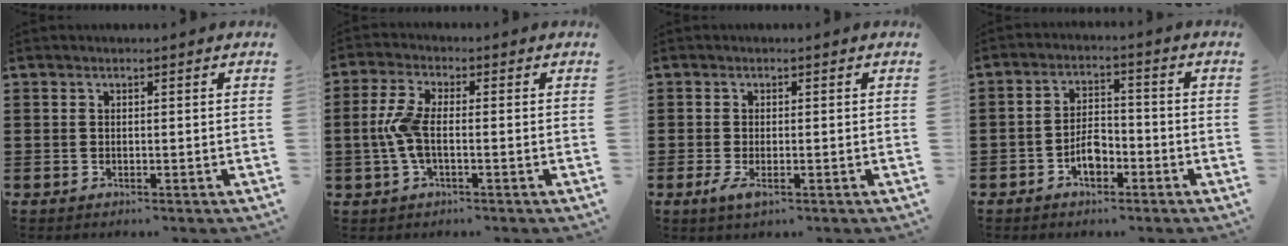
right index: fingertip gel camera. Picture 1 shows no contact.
{"total": 5.5, "force": [-0.8, 2.1, 5.0], "torque": [-0.126, -0.006, -0.024]}
{"total": 1.9, "force": [-0.7, 0.5, 1.7], "torque": [-0.045, -0.010, -0.016]}
{"total": 4.6, "force": [-2.3, 2.4, 3.2], "torque": [-0.069, 0.002, -0.047]}